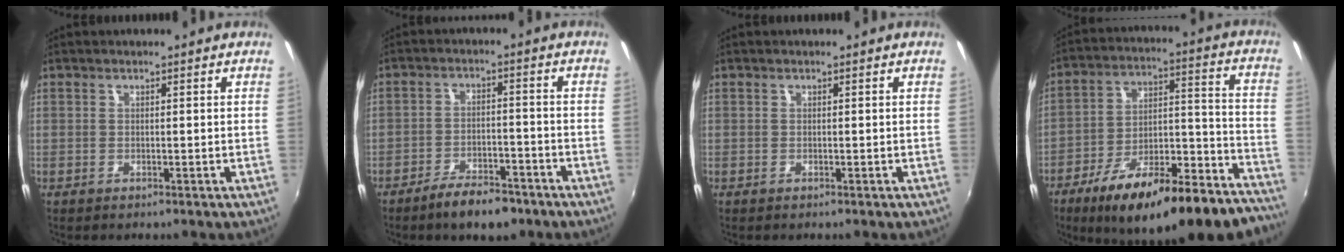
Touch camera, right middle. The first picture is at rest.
{"total": 7.9, "force": [-6.1, 2.7, 4.3], "torque": [-0.093, 0.001, -0.096]}
{"total": 0.0}
{"total": 27.2, "force": [-20.5, 8.1, 15.9], "torque": [-0.226, -0.003, -0.288]}